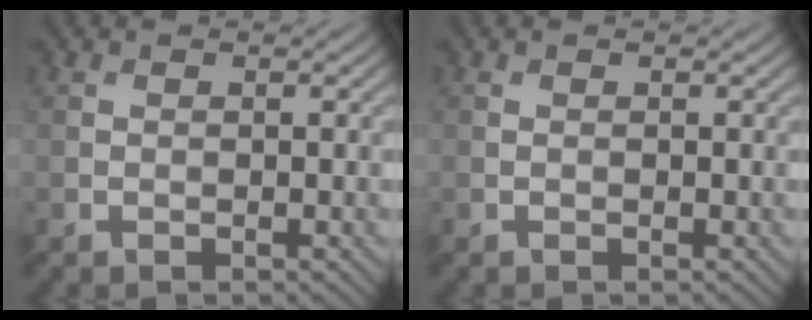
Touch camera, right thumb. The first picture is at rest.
{"total": 0.0}